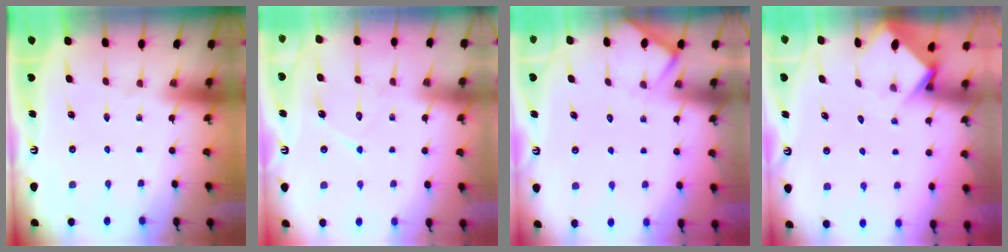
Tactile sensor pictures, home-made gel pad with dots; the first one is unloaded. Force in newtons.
{"total": 8.9, "press": 8.9, "slide": 0.8}
{"total": 5.3, "press": 5.3, "slide": 0.3}
{"total": 3.4, "press": 3.4, "slide": 0.3}